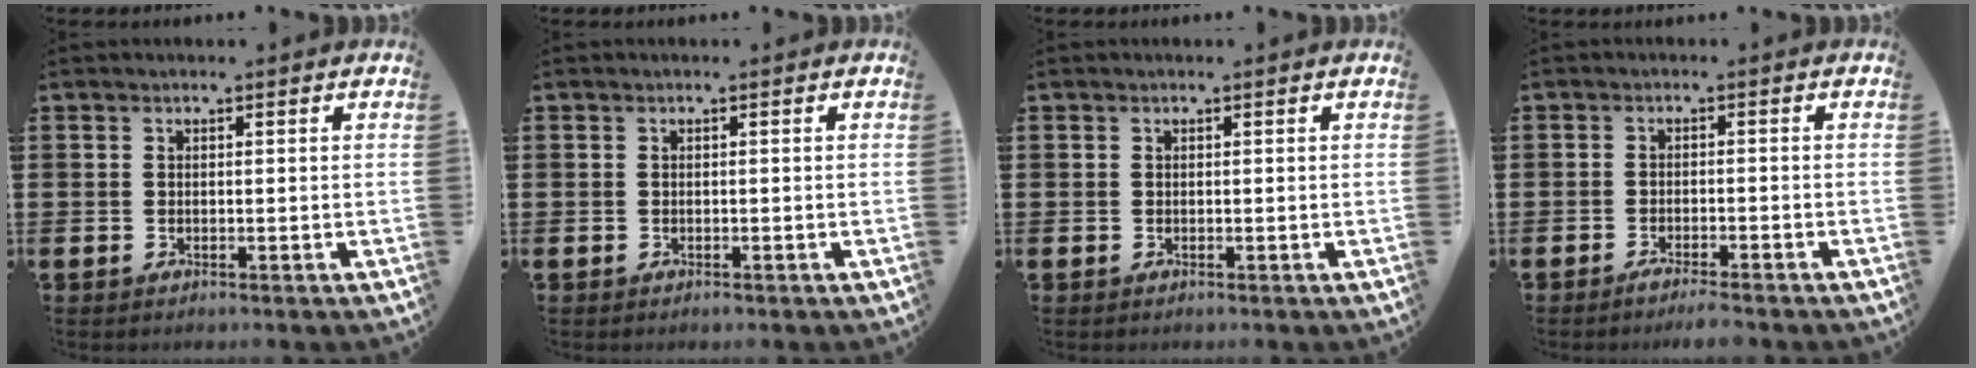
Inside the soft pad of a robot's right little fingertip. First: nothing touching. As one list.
[{"total": 0.0}, {"total": 0.0}, {"total": 1.8, "force": [-1.6, 0.0, 0.8], "torque": [-0.014, 0.004, -0.030]}]